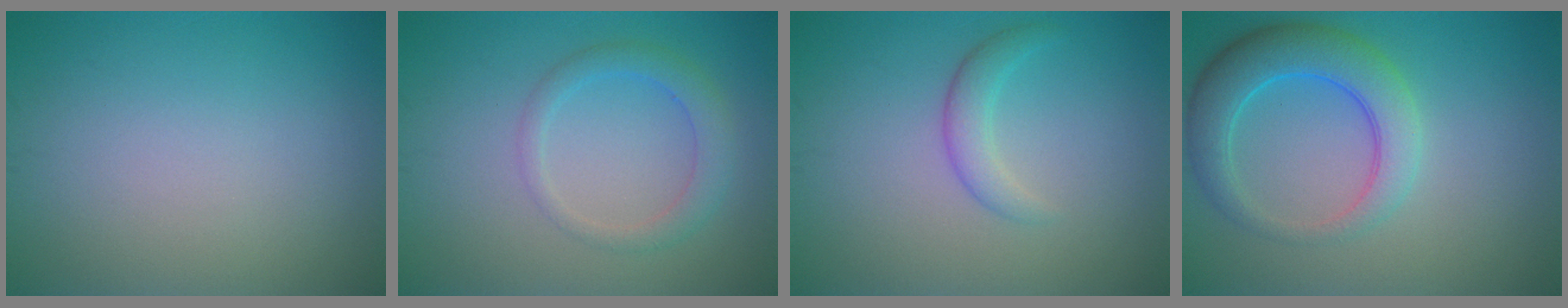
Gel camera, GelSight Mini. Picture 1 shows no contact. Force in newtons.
{"total": 2.6, "press": 2.6, "slide": 0.0}
{"total": 2.1, "press": 2.1, "slide": 0.1}
{"total": 5.6, "press": 5.6, "slide": 0.2}